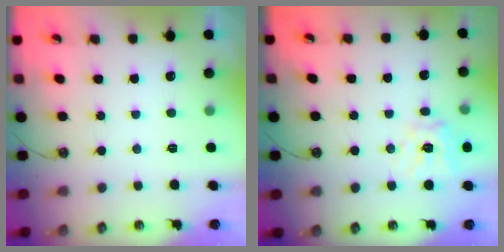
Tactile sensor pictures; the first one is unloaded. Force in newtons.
{"total": 12.5, "press": 12.4, "slide": 1.4}